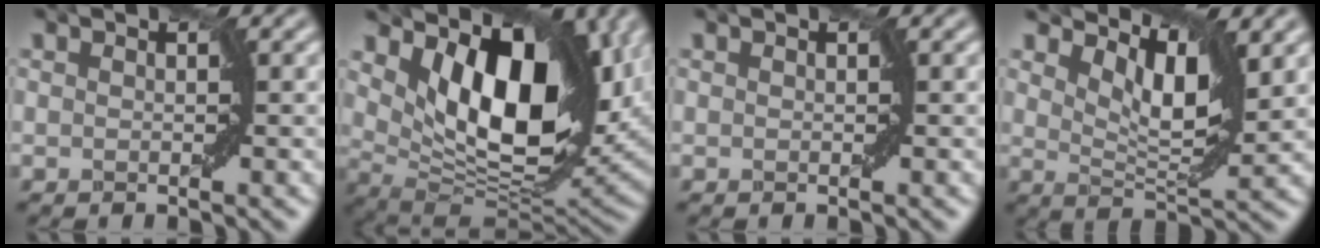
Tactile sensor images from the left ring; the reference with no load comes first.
{"total": 13.3, "force": [4.5, 7.2, 10.3], "torque": [-0.147, -0.011, 0.083]}
{"total": 0.0}
{"total": 5.5, "force": [2.8, 2.2, 4.2], "torque": [-0.075, -0.007, 0.044]}